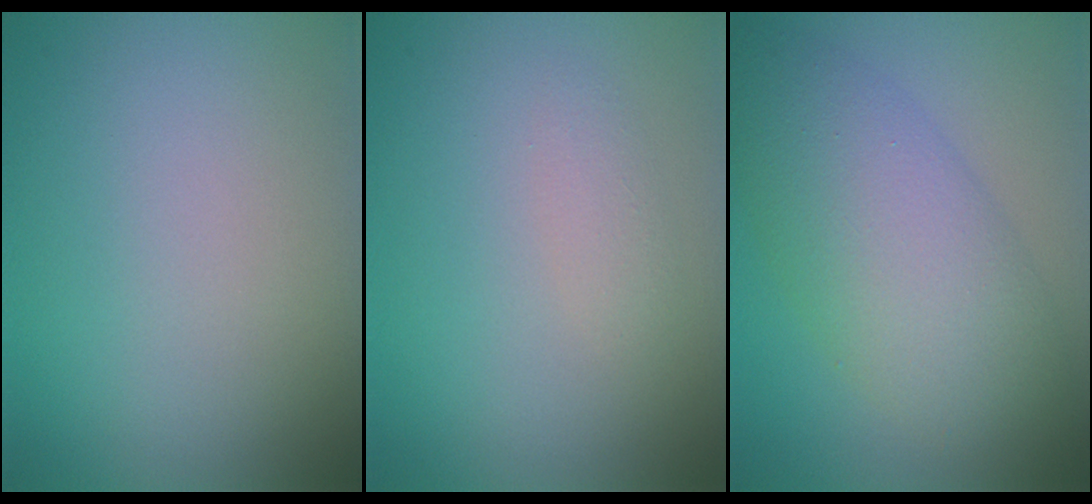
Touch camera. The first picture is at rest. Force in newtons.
{"total": 1.1, "press": 1.1, "slide": 0.1}
{"total": 7.5, "press": 7.5, "slide": 0.2}